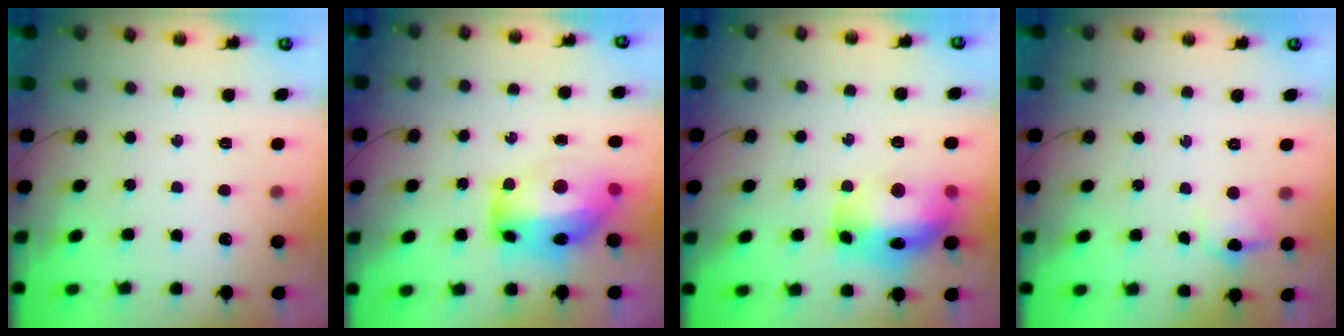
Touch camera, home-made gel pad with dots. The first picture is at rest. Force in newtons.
{"total": 15.1, "press": 15.0, "slide": 1.3}
{"total": 17.2, "press": 17.1, "slide": 1.6}
{"total": 7.4, "press": 7.3, "slide": 1.3}